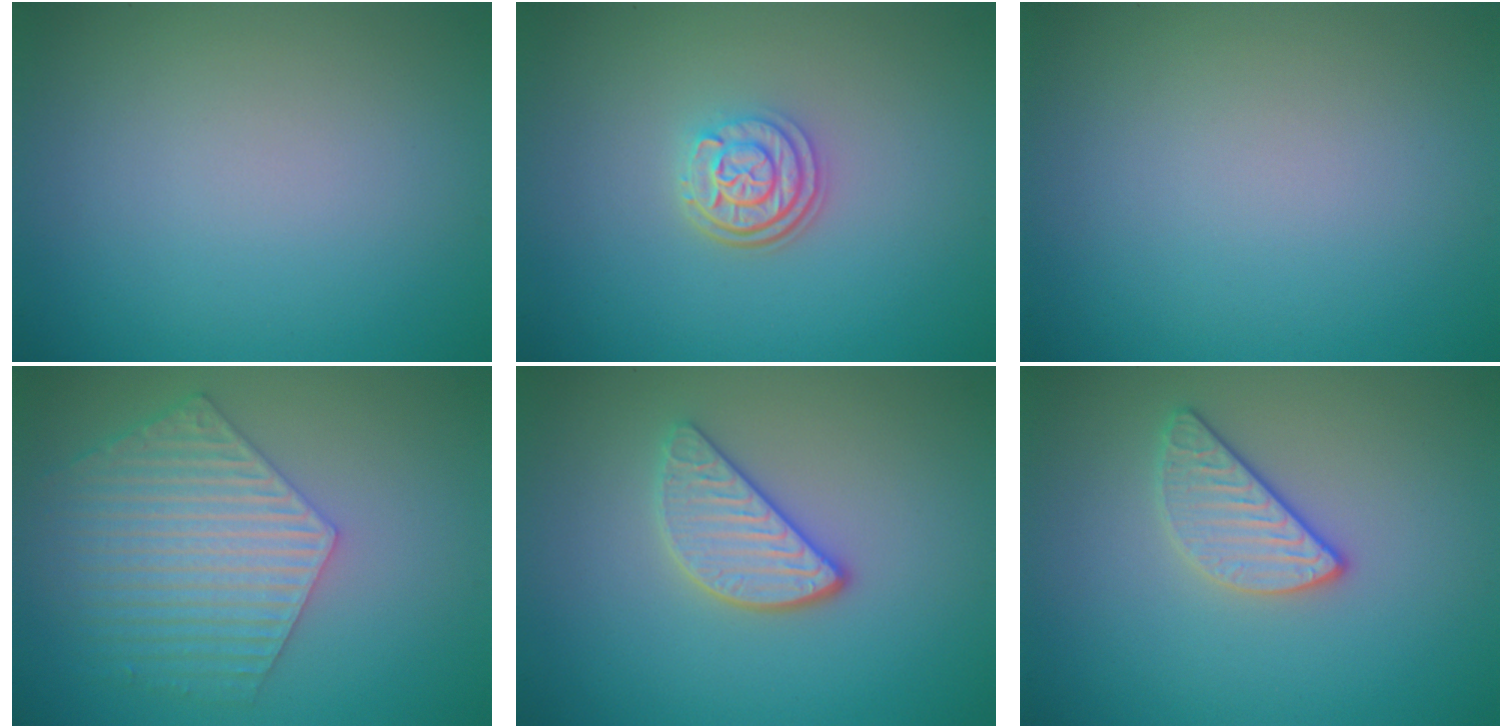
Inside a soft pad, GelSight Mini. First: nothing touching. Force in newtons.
{"total": 3.0, "press": 2.4, "slide": 1.8}
{"total": 0.0}
{"total": 6.4, "press": 4.9, "slide": 4.1}
{"total": 3.1, "press": 2.8, "slide": 1.4}
{"total": 2.5, "press": 2.4, "slide": 0.8}